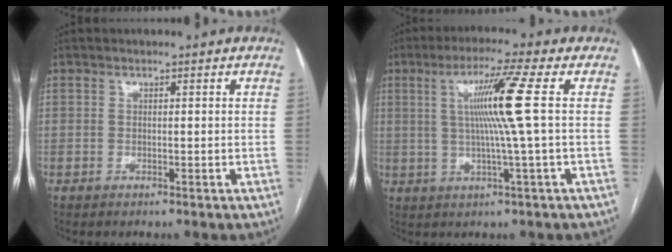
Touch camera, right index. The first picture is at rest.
{"total": 8.9, "force": [1.5, -2.1, 8.6], "torque": [-0.153, 0.004, 0.034]}